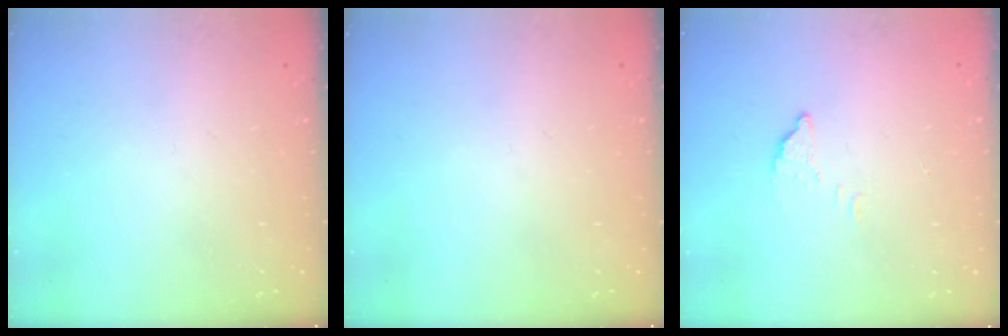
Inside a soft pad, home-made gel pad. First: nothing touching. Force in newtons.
{"total": 0.0}
{"total": 2.8, "press": 2.8, "slide": 0.1}